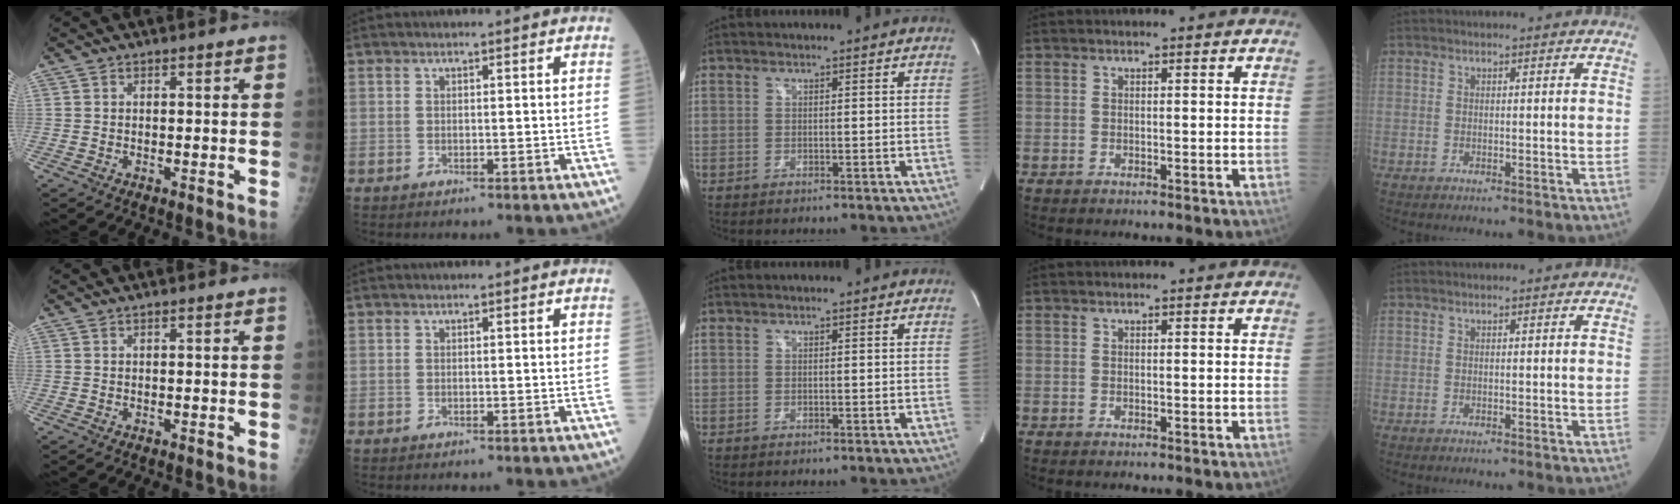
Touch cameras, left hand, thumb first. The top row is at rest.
{}